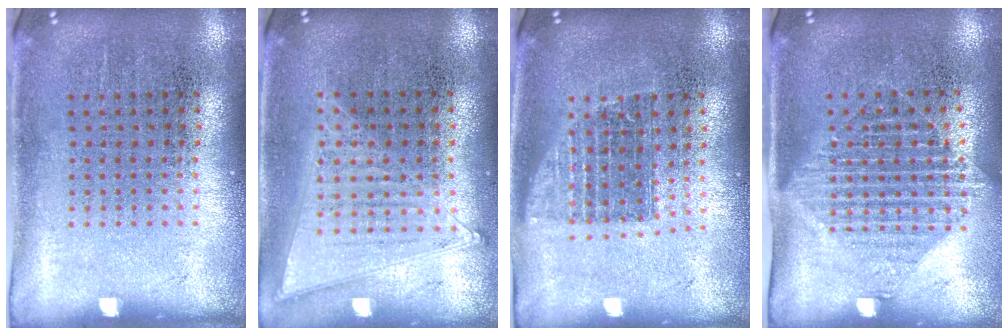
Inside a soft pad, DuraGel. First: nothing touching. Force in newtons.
{"total": 1.0, "press": 1.0, "slide": 0.4}
{"total": 1.4, "press": 1.2, "slide": 0.7}
{"total": 1.5, "press": 1.2, "slide": 0.9}